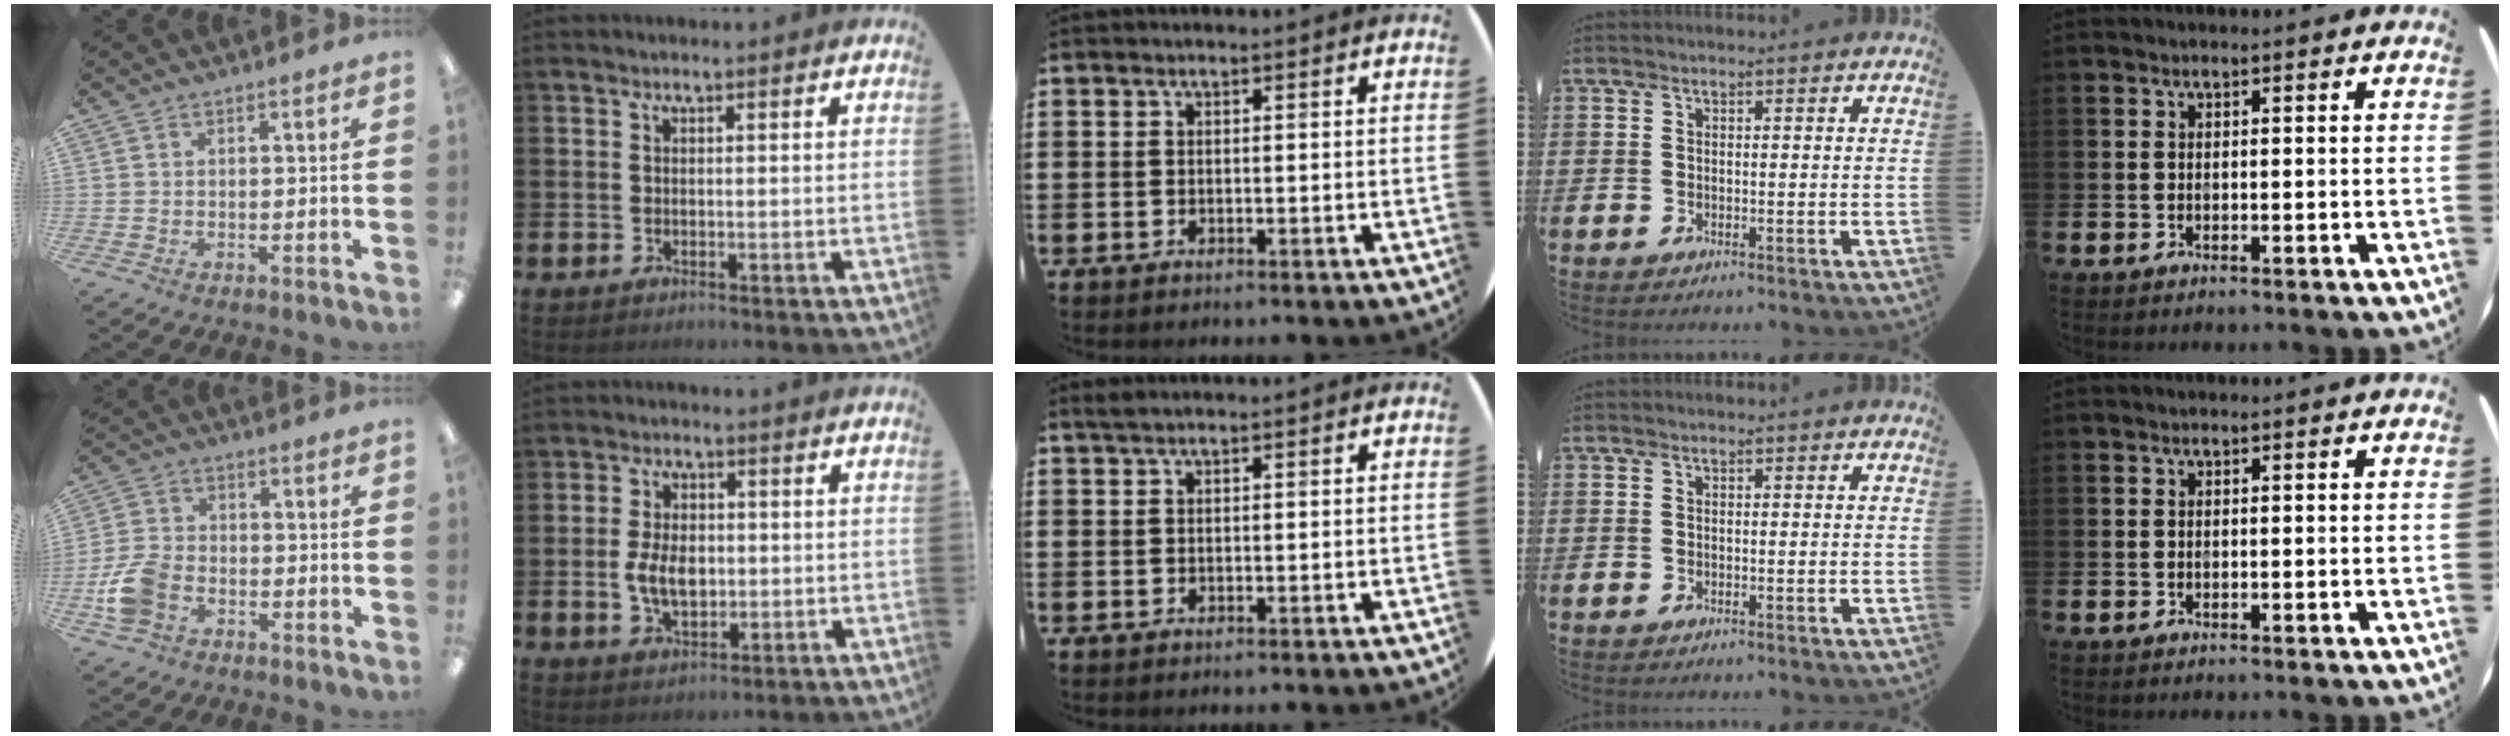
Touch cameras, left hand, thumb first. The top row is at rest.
{"thumb": {"total": 9.0, "force": [-3.7, 6.0, 5.4], "torque": [-0.121, 0.016, -0.070]}, "index": {"total": 5.6, "force": [-0.3, 3.5, 4.3], "torque": [-0.077, 0.004, -0.010]}, "middle": {"total": 0.6, "force": [0.4, 0.0, 0.4], "torque": [-0.008, 0.001, 0.008]}}